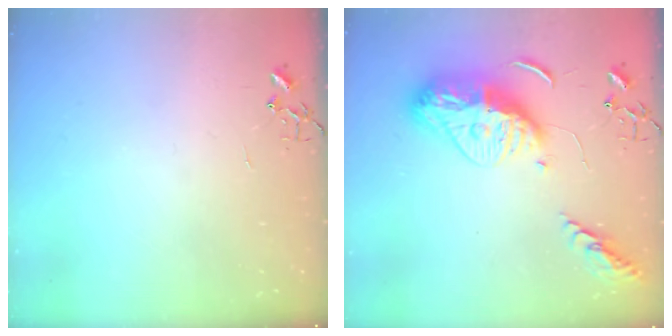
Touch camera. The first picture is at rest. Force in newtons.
{"total": 16.9, "press": 16.8, "slide": 1.6}